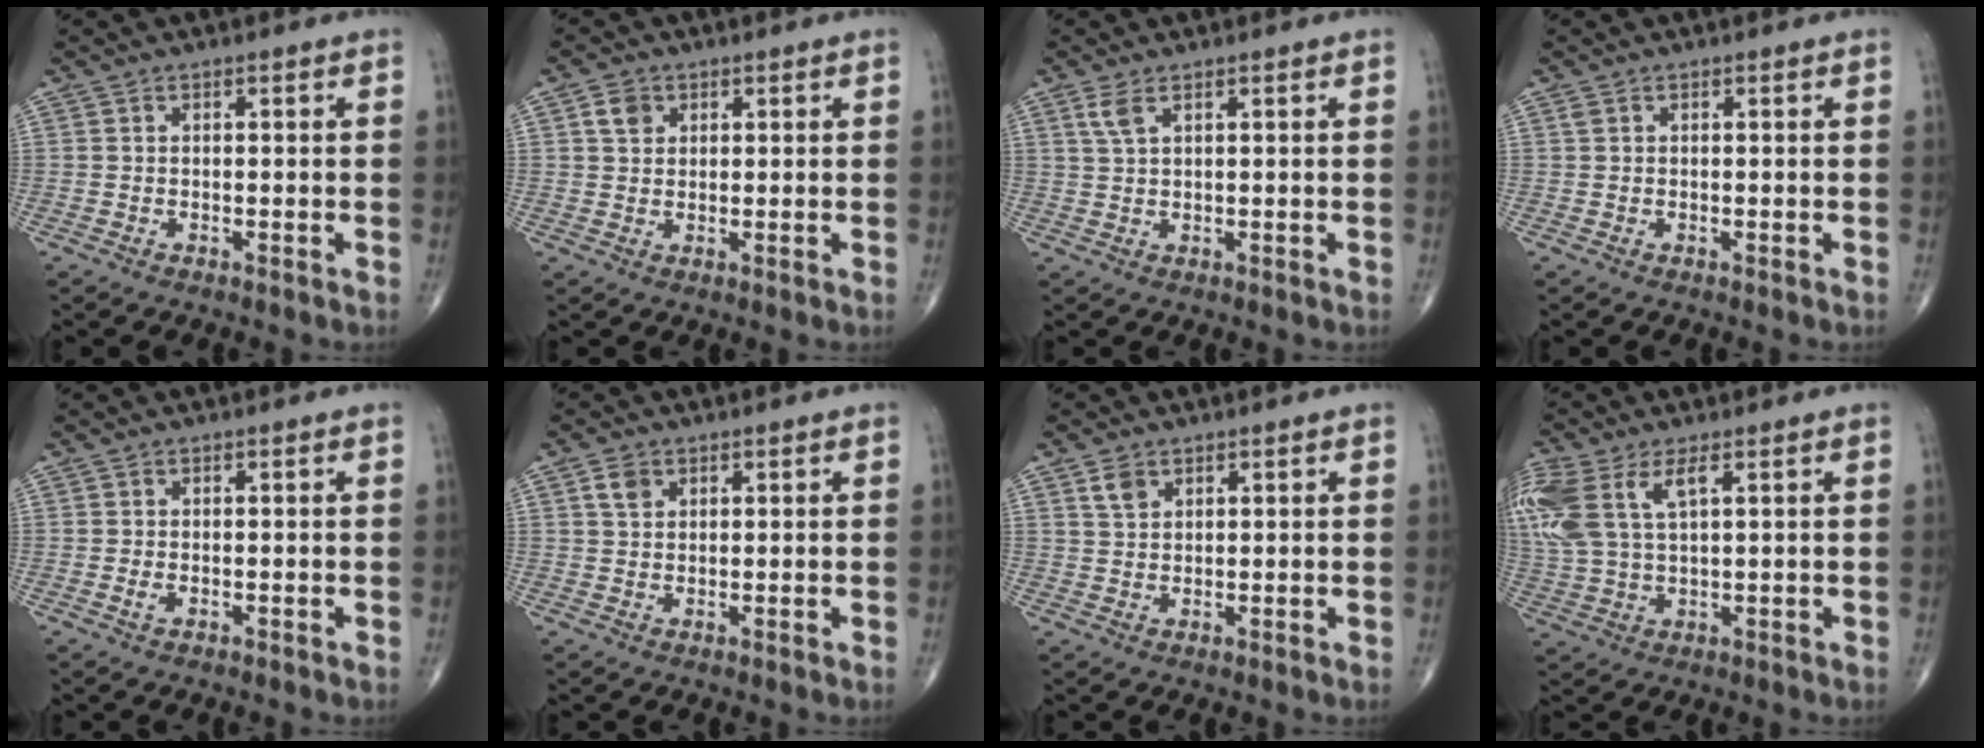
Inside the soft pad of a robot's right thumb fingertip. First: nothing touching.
{"total": 3.3, "force": [1.4, 2.6, 1.5], "torque": [-0.016, -0.001, 0.024]}
{"total": 2.7, "force": [1.5, 0.9, 2.0], "torque": [-0.049, 0.005, 0.038]}
{"total": 0.7, "force": [0.4, 0.4, 0.4], "torque": [-0.010, 0.008, 0.010]}
{"total": 1.2, "force": [-0.2, 0.6, 0.9], "torque": [-0.017, 0.001, -0.003]}
{"total": 3.0, "force": [1.4, 2.2, 1.6], "torque": [-0.021, -0.001, 0.026]}
{"total": 3.0, "force": [1.7, 2.0, 1.5], "torque": [-0.020, -0.006, 0.035]}
{"total": 14.9, "force": [5.4, 7.4, 11.8], "torque": [-0.300, 0.005, 0.111]}